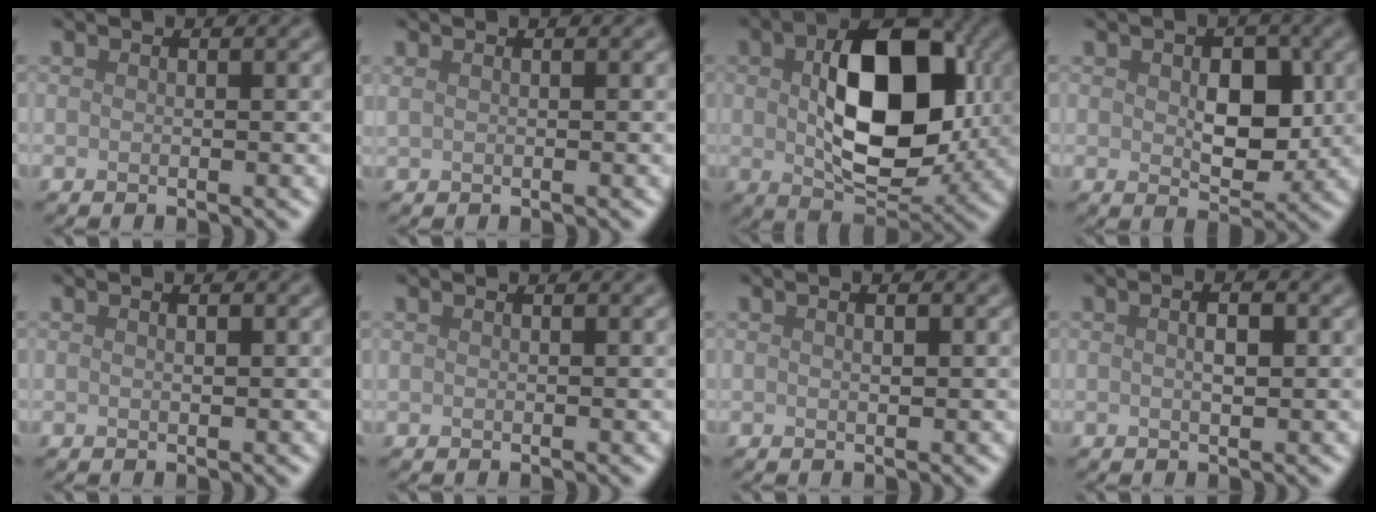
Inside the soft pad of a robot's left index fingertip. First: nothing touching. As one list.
[{"total": 0.7, "force": [0.4, 0.3, 0.5], "torque": [-0.009, 0.001, 0.003]}, {"total": 11.5, "force": [0.9, 6.8, 9.1], "torque": [-0.157, -0.004, 0.025]}, {"total": 4.6, "force": [0.1, 2.9, 3.6], "torque": [-0.059, -0.008, 0.007]}, {"total": 0.5, "force": [0.1, 0.1, 0.5], "torque": [-0.012, -0.001, 0.001]}, {"total": 0.0}, {"total": 0.8, "force": [0.1, 0.2, 0.8], "torque": [-0.013, -0.002, 0.002]}, {"total": 1.8, "force": [0.1, 0.5, 1.7], "torque": [-0.028, -0.004, 0.001]}]